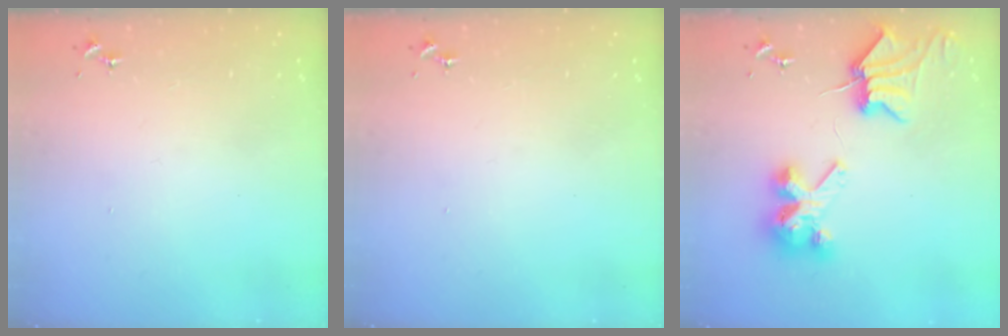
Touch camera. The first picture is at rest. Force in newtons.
{"total": 0.0}
{"total": 10.1, "press": 10.0, "slide": 1.4}